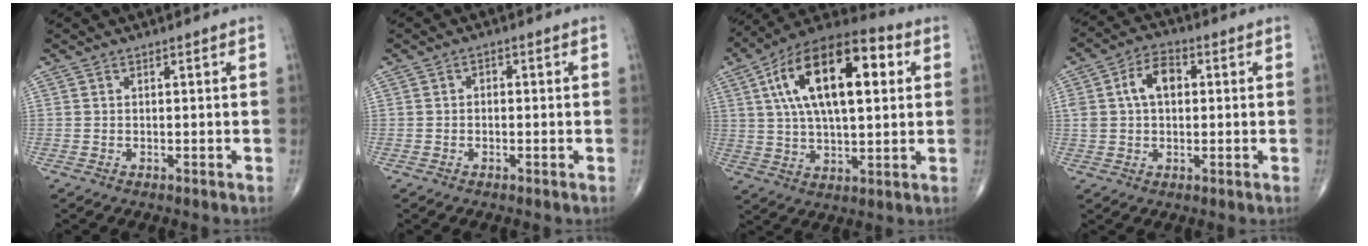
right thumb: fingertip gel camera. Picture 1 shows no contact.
{"total": 1.1, "force": [-0.1, 0.9, 0.7], "torque": [0.001, 0.005, -0.008]}
{"total": 22.2, "force": [5.9, 10.1, 18.8], "torque": [-0.307, 0.017, 0.087]}
{"total": 8.1, "force": [1.5, 5.3, 6.0], "torque": [-0.101, 0.020, 0.024]}